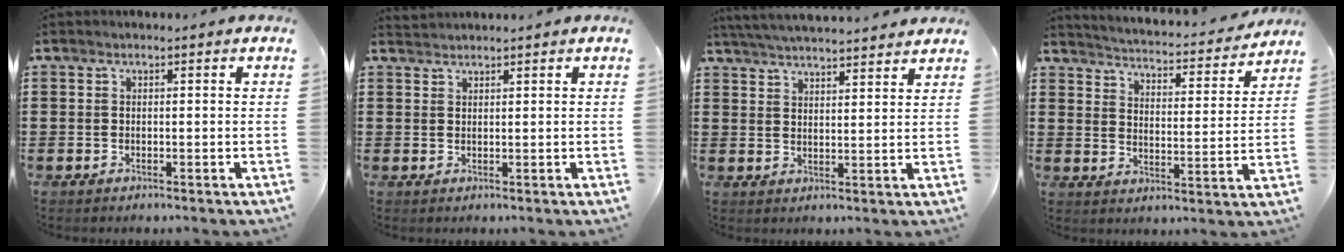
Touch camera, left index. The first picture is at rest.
{"total": 1.2, "force": [1.2, 0.1, 0.0], "torque": [-0.003, -0.001, 0.024]}
{"total": 4.4, "force": [4.3, -0.3, 0.7], "torque": [-0.028, -0.021, 0.077]}
{"total": 3.2, "force": [3.2, -0.3, 0.3], "torque": [-0.029, -0.035, 0.045]}